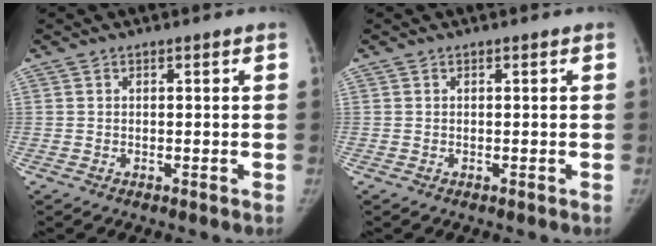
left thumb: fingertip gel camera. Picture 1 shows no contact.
{"total": 0.0}